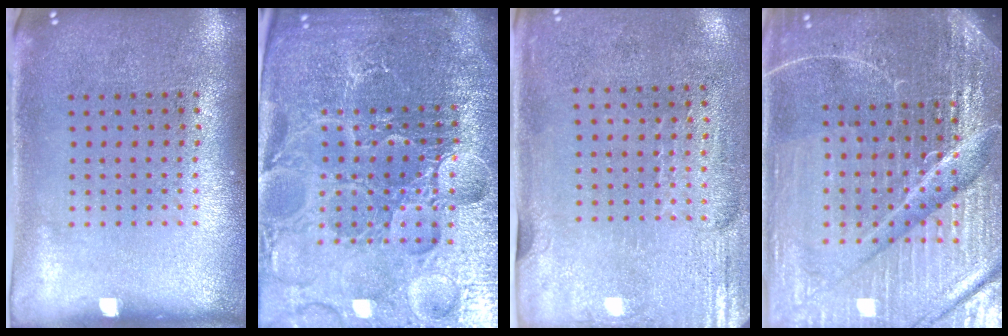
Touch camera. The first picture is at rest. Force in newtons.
{"total": 6.3, "press": 5.6, "slide": 2.8}
{"total": 2.9, "press": 2.4, "slide": 1.6}
{"total": 6.5, "press": 5.8, "slide": 3.0}